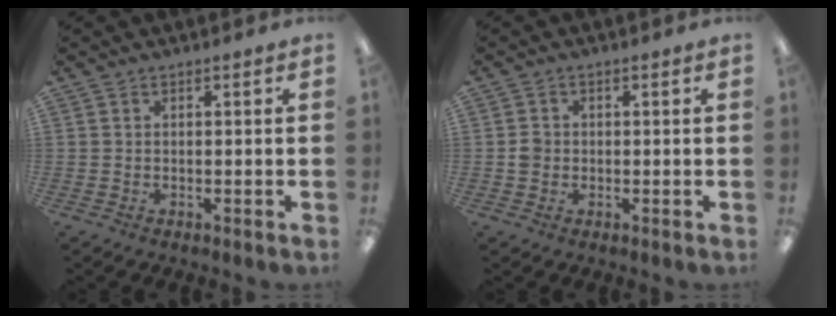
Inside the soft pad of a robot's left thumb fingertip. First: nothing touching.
{"total": 2.1, "force": [-0.1, 2.0, 0.8], "torque": [-0.016, 0.004, -0.004]}